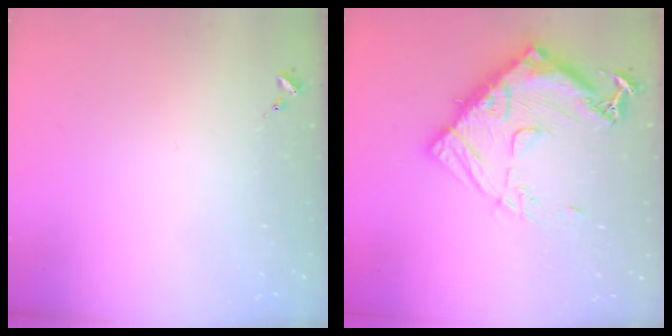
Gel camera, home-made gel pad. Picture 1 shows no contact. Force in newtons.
{"total": 19.9, "press": 19.8, "slide": 1.7}